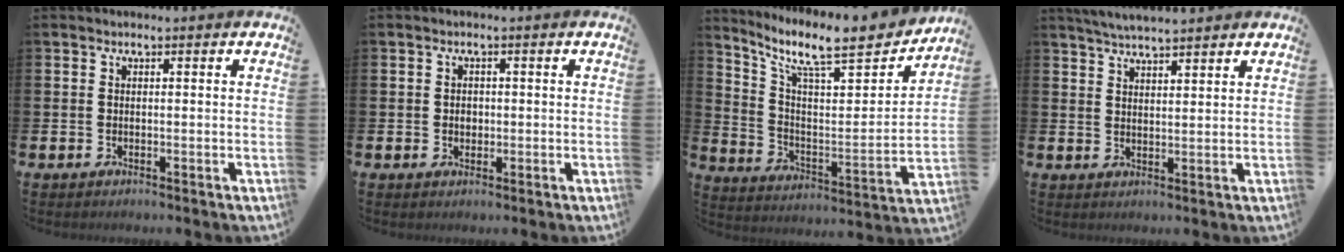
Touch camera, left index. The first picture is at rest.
{"total": 1.4, "force": [0.0, 1.2, 0.8], "torque": [-0.004, 0.004, -0.004]}
{"total": 10.7, "force": [8.9, 2.8, 5.2], "torque": [-0.119, -0.069, 0.146]}
{"total": 4.1, "force": [4.1, 0.2, 0.8], "torque": [-0.022, -0.015, 0.074]}